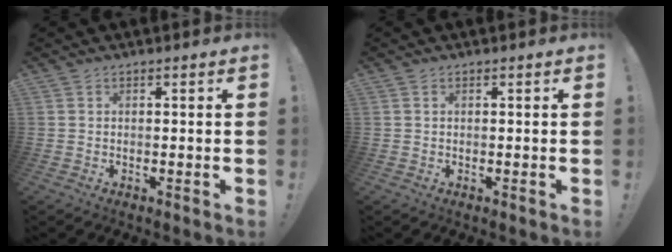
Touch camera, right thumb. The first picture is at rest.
{"total": 0.0}